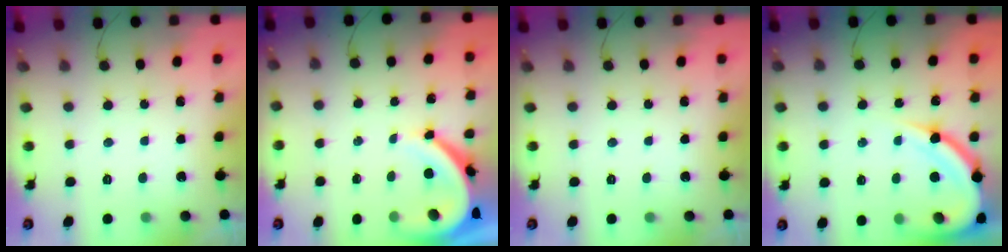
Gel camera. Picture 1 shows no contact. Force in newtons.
{"total": 10.0, "press": 9.9, "slide": 0.9}
{"total": 0.0}
{"total": 12.2, "press": 12.2, "slide": 1.0}